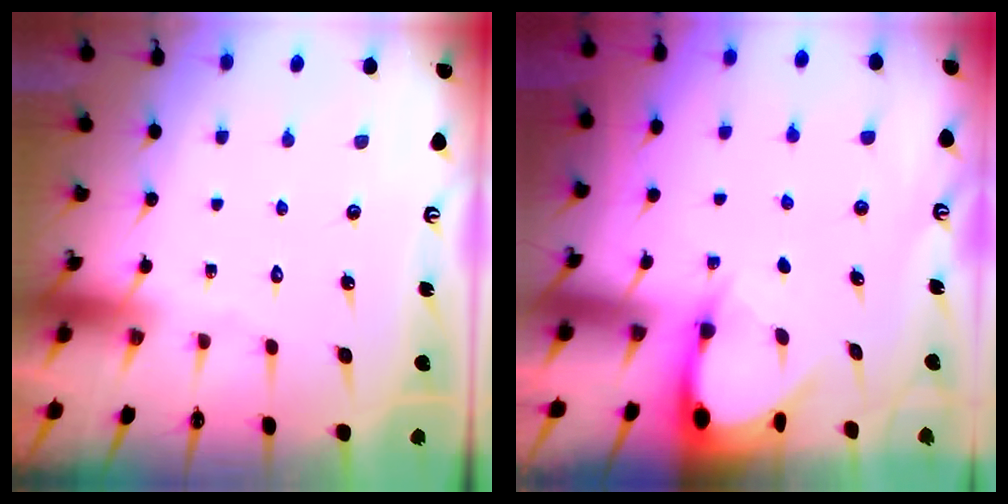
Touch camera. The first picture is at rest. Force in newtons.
{"total": 3.3, "press": 3.2, "slide": 0.2}